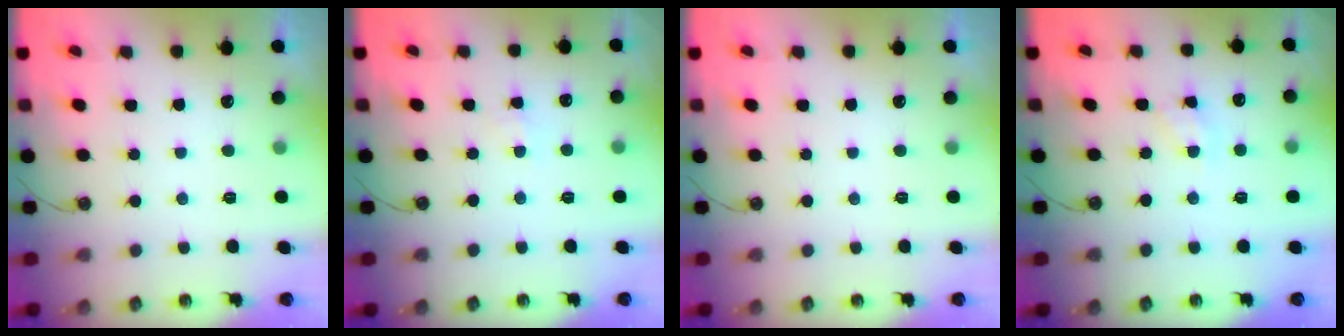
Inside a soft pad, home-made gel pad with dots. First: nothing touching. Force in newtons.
{"total": 1.6, "press": 1.5, "slide": 0.3}
{"total": 0.0}
{"total": 4.8, "press": 4.8, "slide": 0.5}